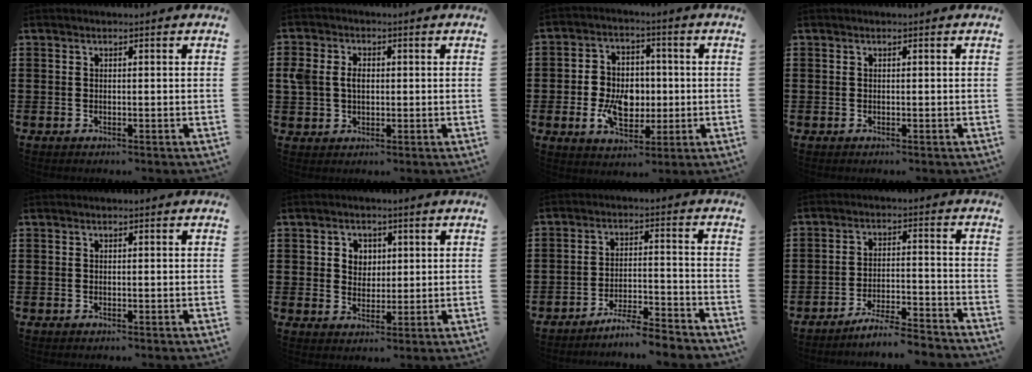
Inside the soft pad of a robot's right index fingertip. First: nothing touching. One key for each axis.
{"total": 3.8, "fx": 0.2, "fy": 2.9, "fz": 2.3, "tx": -0.066, "ty": 0.007, "tz": -0.003}
{"total": 8.2, "fx": -1.3, "fy": 6.0, "fz": 5.5, "tx": -0.111, "ty": 0.012, "tz": -0.023}
{"total": 0.0}
{"total": 0.0}
{"total": 3.5, "fx": 1.0, "fy": 3.2, "fz": 0.9, "tx": -0.031, "ty": 0.012, "tz": 0.016}
{"total": 5.5, "fx": -5.2, "fy": -0.3, "fz": 1.6, "tx": -0.035, "ty": -0.006, "tz": -0.104}
{"total": 5.6, "fx": -5.4, "fy": -0.2, "fz": 1.6, "tx": -0.036, "ty": -0.006, "tz": -0.105}